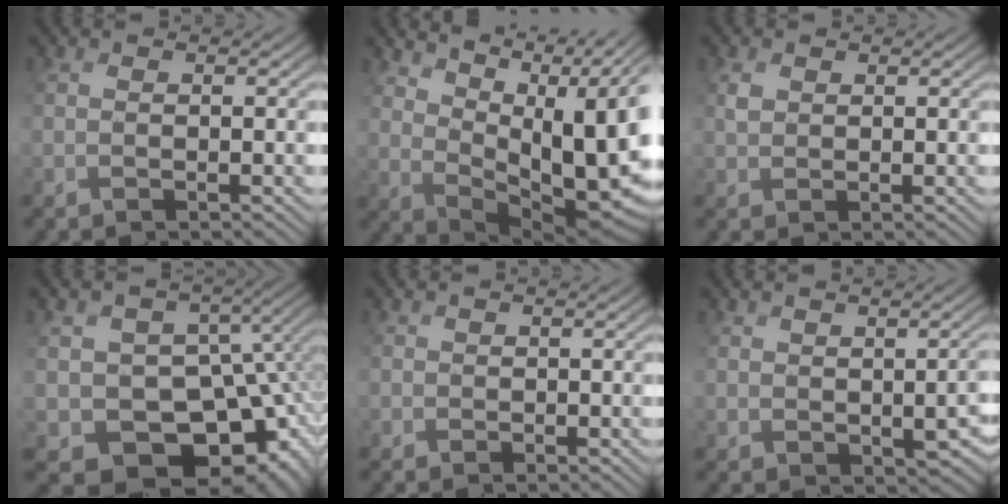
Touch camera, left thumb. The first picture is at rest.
{"total": 13.2, "force": [6.1, 6.0, 10.0], "torque": [-0.151, 0.011, 0.109]}
{"total": 0.9, "force": [0.7, -0.1, -0.6], "torque": [0.001, 0.000, 0.018]}
{"total": 11.9, "force": [-3.5, 9.5, 6.3], "torque": [-0.106, -0.039, -0.028]}
{"total": 2.2, "force": [0.4, -0.3, -2.2], "torque": [0.029, -0.001, 0.016]}
{"total": 2.8, "force": [-0.3, 2.4, 1.4], "torque": [-0.022, -0.018, 0.020]}